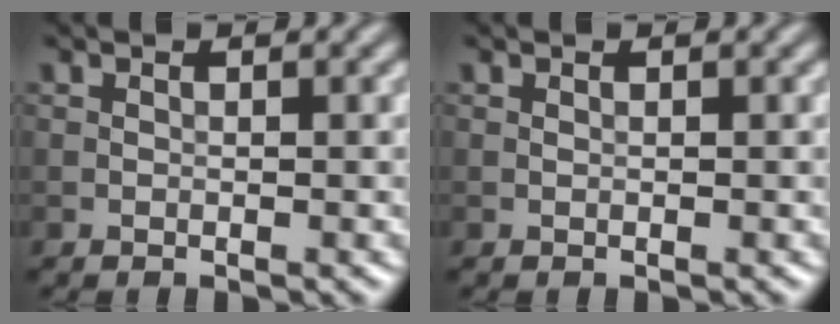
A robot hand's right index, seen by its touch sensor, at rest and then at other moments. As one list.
[{"total": 0.0}]